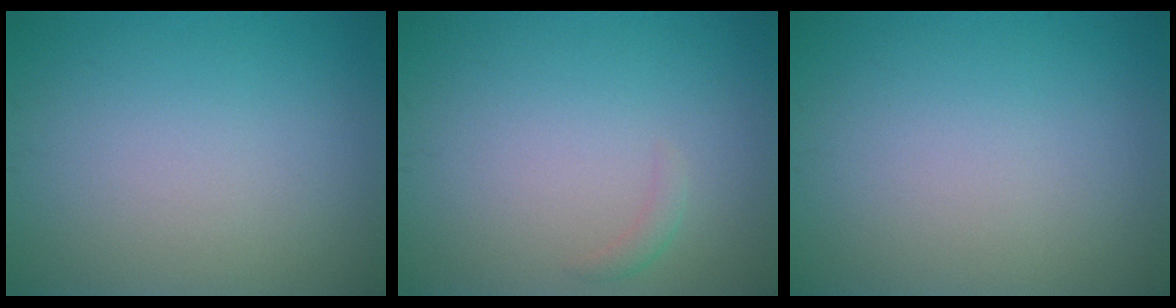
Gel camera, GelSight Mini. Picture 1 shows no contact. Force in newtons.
{"total": 0.8, "press": 0.8, "slide": 0.0}
{"total": 0.0}